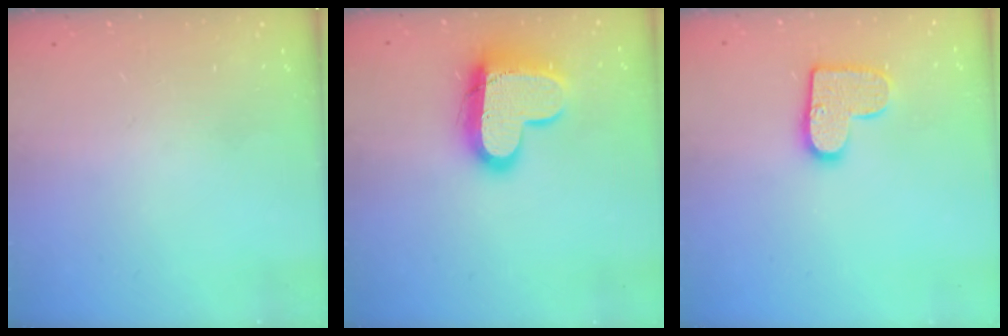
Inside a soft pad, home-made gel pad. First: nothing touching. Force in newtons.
{"total": 16.2, "press": 16.2, "slide": 1.4}
{"total": 12.5, "press": 12.5, "slide": 0.7}